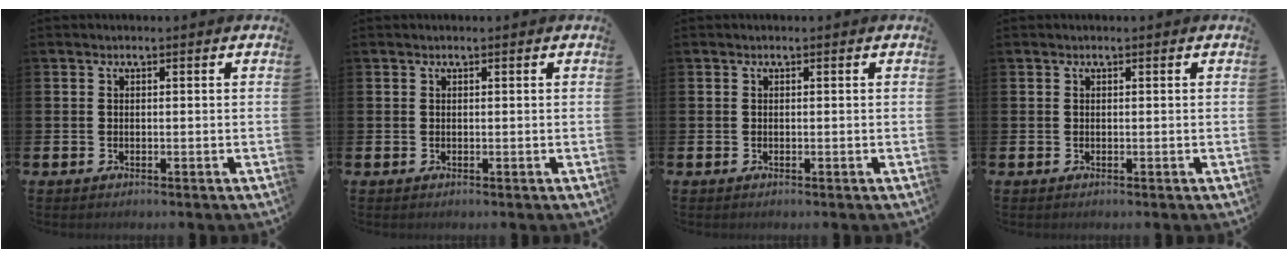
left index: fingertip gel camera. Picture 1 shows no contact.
{"total": 0.0}
{"total": 0.0}
{"total": 0.0}